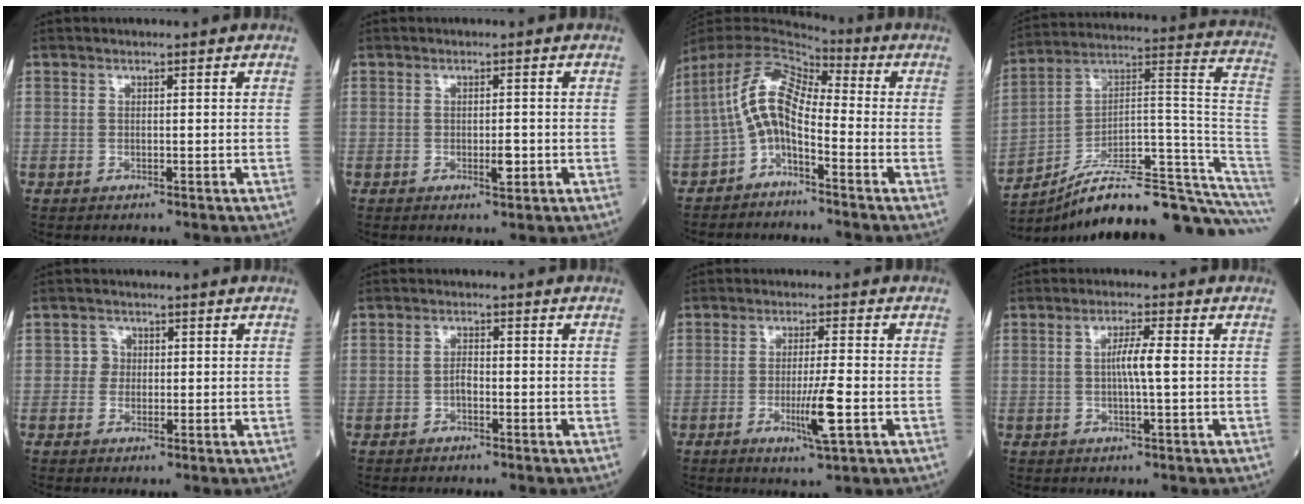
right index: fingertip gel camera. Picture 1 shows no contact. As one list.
[{"total": 2.0, "force": [-0.6, 0.5, 1.8], "torque": [-0.028, -0.002, -0.008]}, {"total": 9.1, "force": [-2.3, 3.9, 7.9], "torque": [-0.161, 0.033, -0.049]}, {"total": 26.1, "force": [-21.3, 0.8, 15.0], "torque": [-0.126, 0.053, -0.319]}, {"total": 1.8, "force": [0.1, 1.8, 0.3], "torque": [0.004, 0.005, -0.002]}, {"total": 1.4, "force": [-0.8, 0.5, 1.0], "torque": [-0.017, 0.003, -0.016]}, {"total": 6.0, "force": [-1.9, -0.3, 5.7], "torque": [-0.099, -0.013, -0.034]}, {"total": 3.7, "force": [0.0, -0.1, 3.7], "torque": [-0.069, 0.001, -0.001]}]